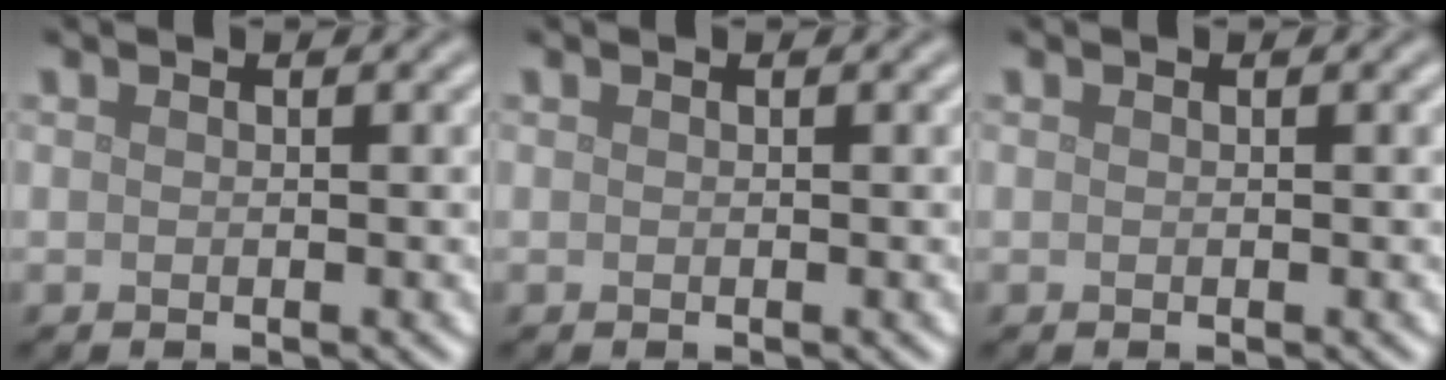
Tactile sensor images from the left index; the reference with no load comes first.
{"total": 0.0}
{"total": 0.0}